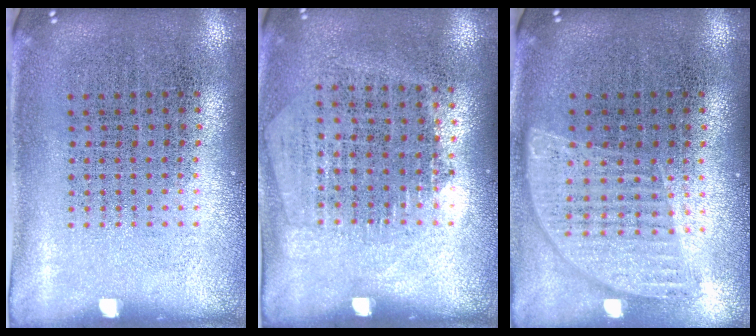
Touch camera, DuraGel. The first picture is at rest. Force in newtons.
{"total": 1.3, "press": 1.1, "slide": 0.6}
{"total": 0.9, "press": 0.9, "slide": 0.2}